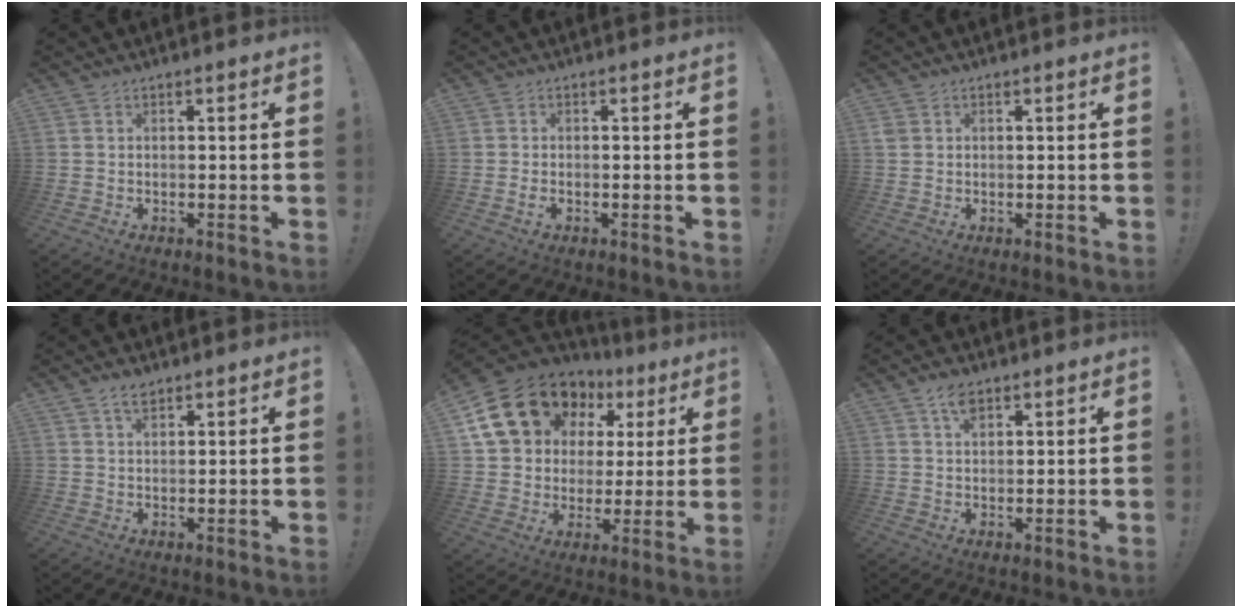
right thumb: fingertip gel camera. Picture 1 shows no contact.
{"total": 1.2, "force": [-0.7, 0.6, 0.7], "torque": [-0.018, 0.006, -0.011]}
{"total": 1.9, "force": [0.7, 1.6, 0.8], "torque": [-0.005, 0.000, 0.014]}
{"total": 3.1, "force": [2.3, 1.4, 1.5], "torque": [-0.024, -0.007, 0.040]}
{"total": 20.0, "force": [10.2, 14.3, 9.6], "torque": [-0.156, -0.048, 0.211]}
{"total": 4.1, "force": [2.4, 2.2, 2.5], "torque": [-0.037, -0.008, 0.041]}